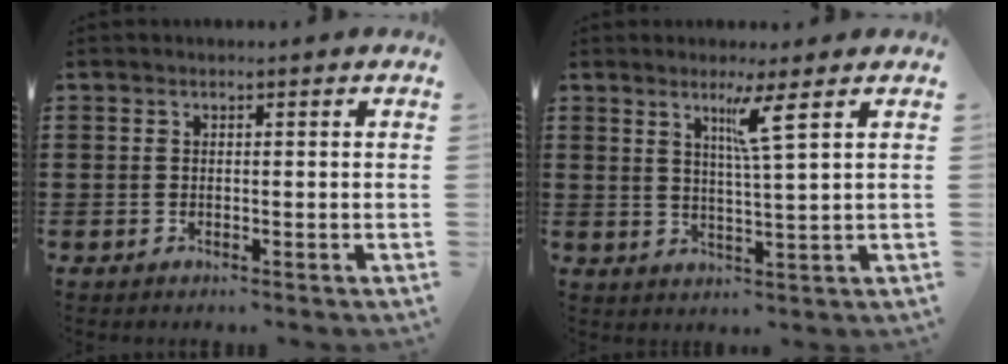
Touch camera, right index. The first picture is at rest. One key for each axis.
{"total": 4.6, "fx": 2.5, "fy": -0.6, "fz": 3.8, "tx": -0.068, "ty": -0.011, "tz": 0.036}